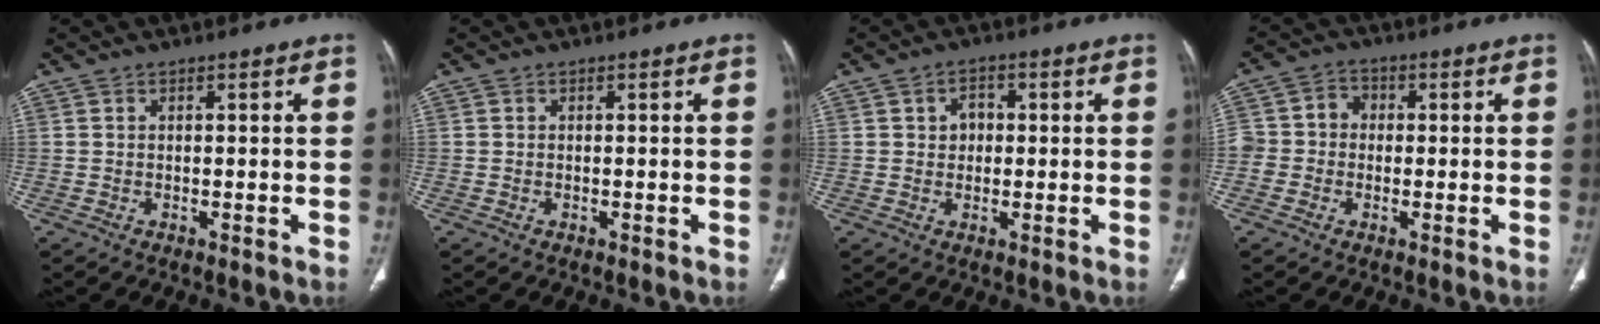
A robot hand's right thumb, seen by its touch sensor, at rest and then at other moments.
{"total": 0.0}
{"total": 3.5, "force": [0.5, 2.8, 2.0], "torque": [-0.014, 0.006, 0.006]}
{"total": 6.1, "force": [-0.5, 5.6, 2.4], "torque": [-0.026, 0.025, -0.017]}